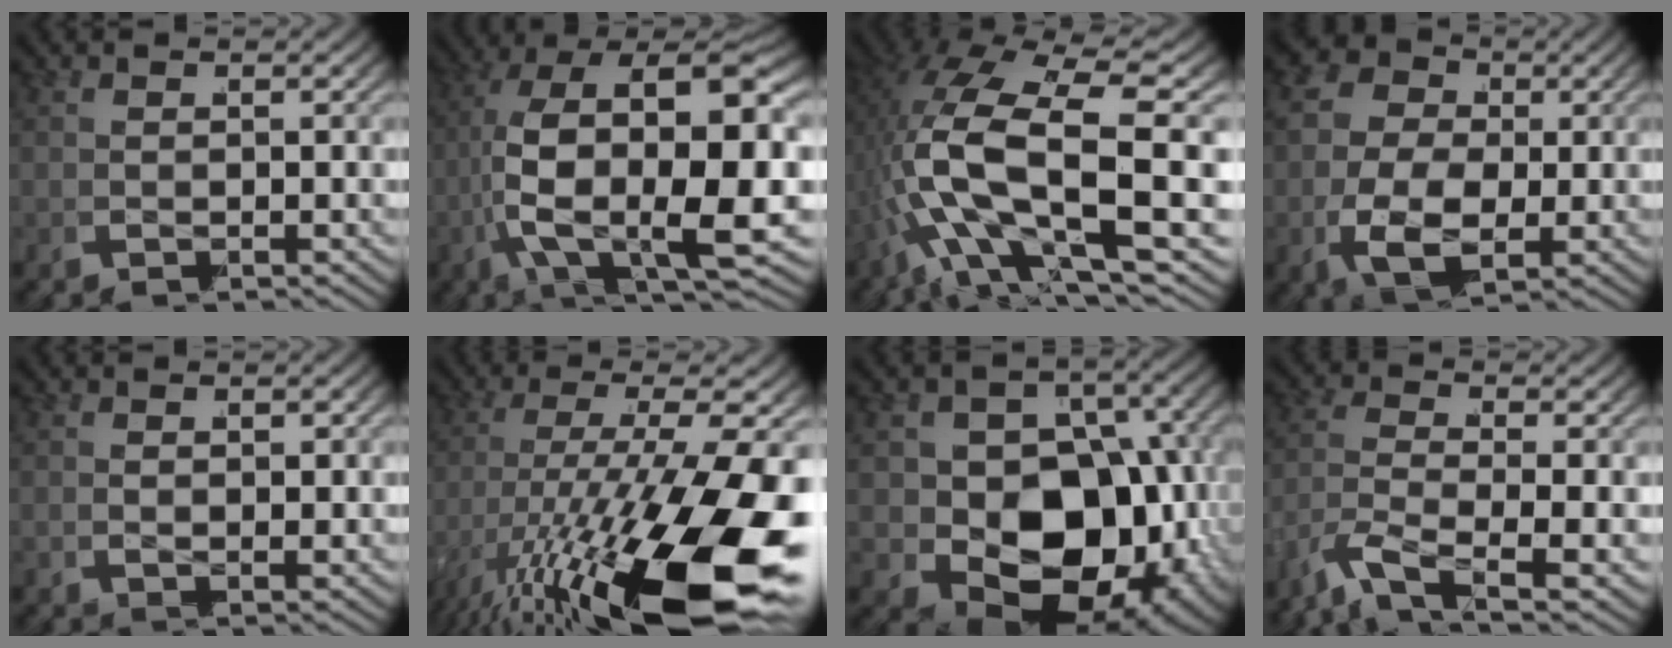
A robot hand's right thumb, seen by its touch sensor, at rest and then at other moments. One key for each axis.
{"total": 18.6, "fx": -0.9, "fy": 10.3, "fz": 15.5, "tx": -0.327, "ty": -0.064, "tz": 0.014}
{"total": 13.9, "fx": 0.2, "fy": 6.9, "fz": 12.1, "tx": -0.292, "ty": -0.033, "tz": 0.026}
{"total": 13.6, "fx": 0.0, "fy": 10.7, "fz": 8.3, "tx": -0.169, "ty": -0.026, "tz": -0.001}
{"total": 0.9, "fx": 0.0, "fy": 0.5, "fz": 0.7, "tx": -0.007, "ty": -0.004, "tz": 0.004}
{"total": 15.2, "fx": -4.8, "fy": 5.7, "fz": 13.3, "tx": -0.242, "ty": -0.036, "tz": -0.049}
{"total": 19.9, "fx": -2.8, "fy": 14.2, "fz": 13.6, "tx": -0.233, "ty": -0.059, "tz": -0.022}
{"total": 7.3, "fx": -2.7, "fy": 4.8, "fz": 4.8, "tx": -0.120, "ty": -0.029, "tz": -0.040}